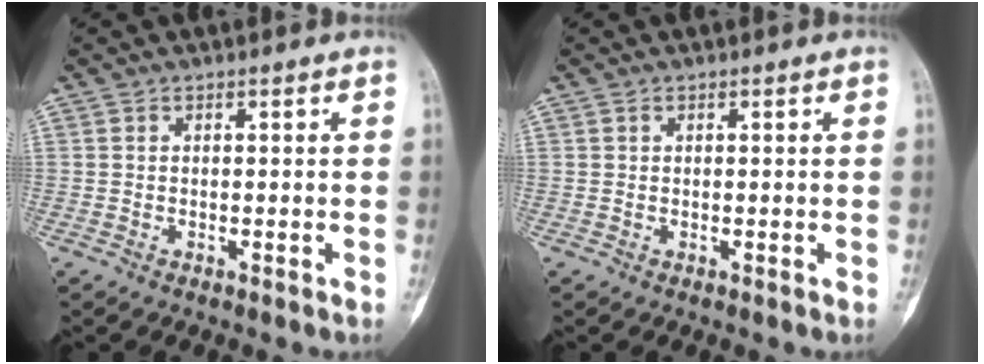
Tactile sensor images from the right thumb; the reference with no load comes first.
{"total": 0.0}